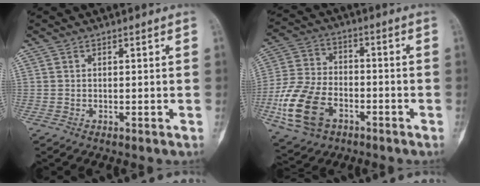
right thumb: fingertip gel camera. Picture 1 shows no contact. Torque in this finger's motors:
{"motor_torque": [-0.01, 0.84, 0.47, 0.12, 0.43]}